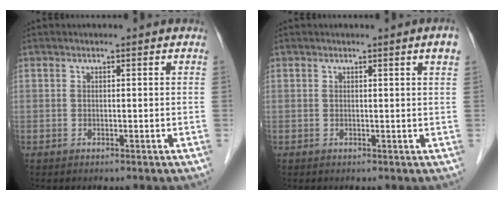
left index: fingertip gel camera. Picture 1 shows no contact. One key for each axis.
{"total": 2.2, "fx": 1.3, "fy": -0.1, "fz": 1.7, "tx": -0.015, "ty": -0.007, "tz": 0.013}